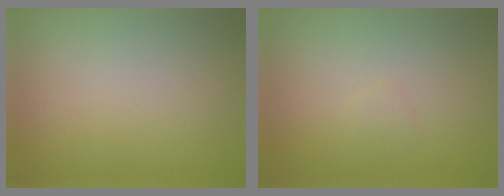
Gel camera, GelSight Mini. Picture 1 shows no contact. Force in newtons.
{"total": 0.6, "press": 0.6, "slide": 0.1}